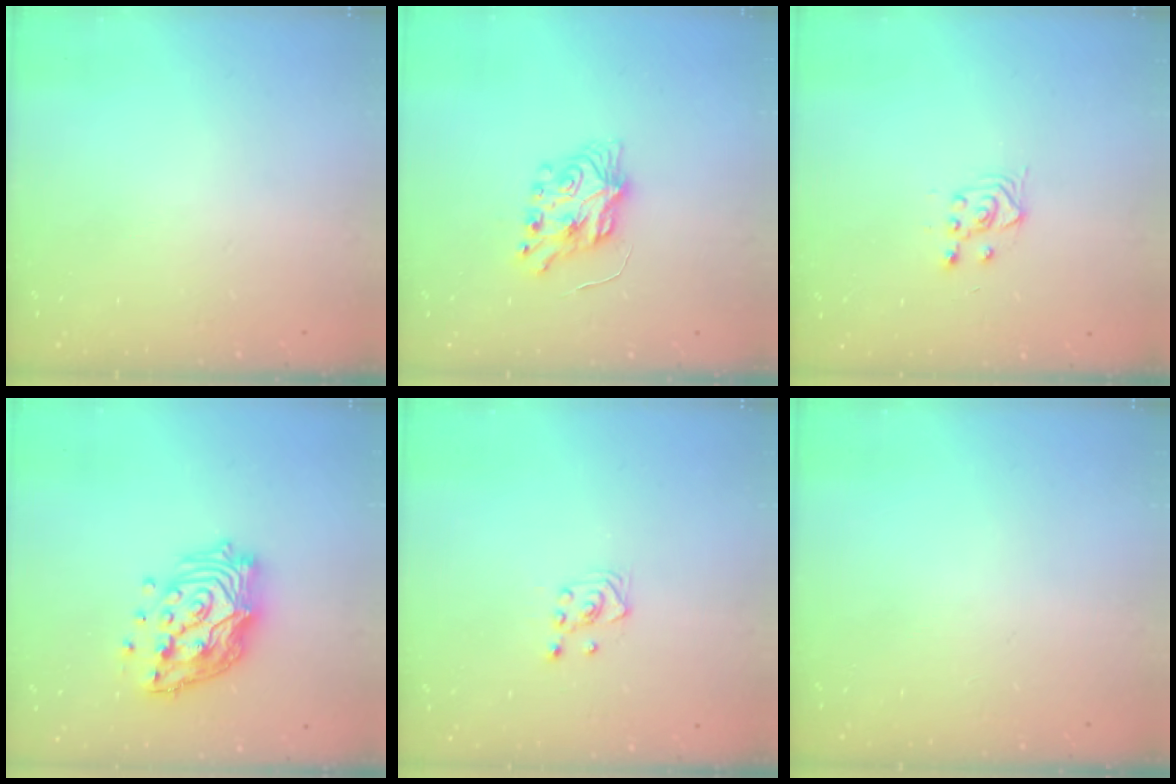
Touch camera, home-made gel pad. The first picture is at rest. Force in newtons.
{"total": 7.3, "press": 7.3, "slide": 0.3}
{"total": 3.0, "press": 2.6, "slide": 1.3}
{"total": 17.4, "press": 17.1, "slide": 3.2}
{"total": 3.0, "press": 2.6, "slide": 1.5}
{"total": 0.0}